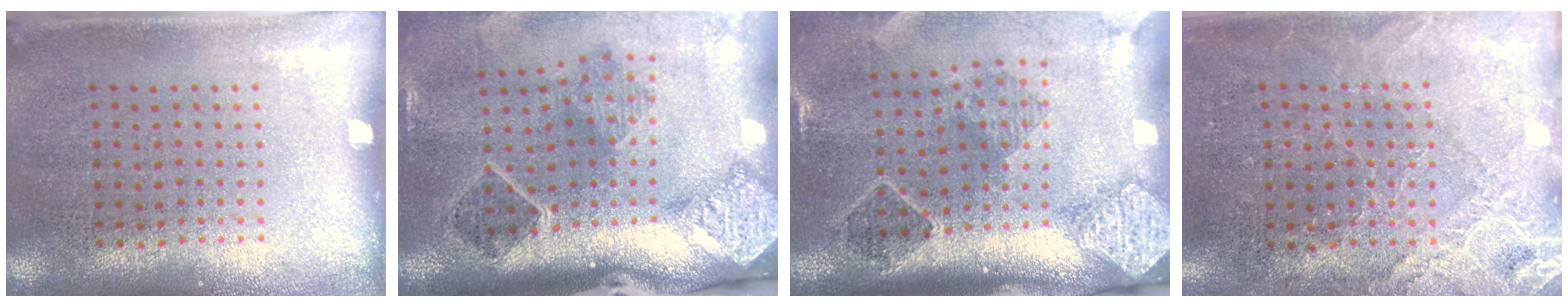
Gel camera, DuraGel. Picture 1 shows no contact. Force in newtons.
{"total": 2.9, "press": 1.9, "slide": 2.2}
{"total": 2.8, "press": 2.0, "slide": 1.9}
{"total": 2.8, "press": 2.8, "slide": 0.2}